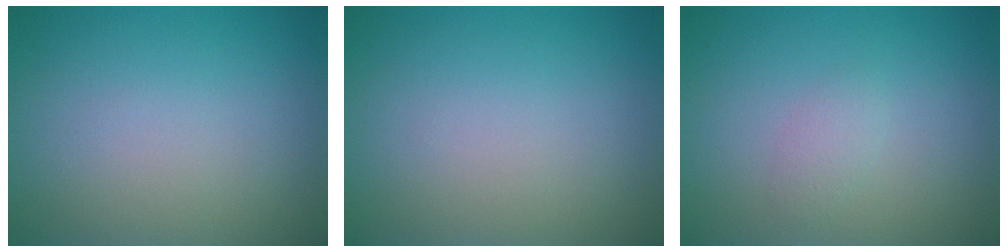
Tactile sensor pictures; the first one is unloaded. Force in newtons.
{"total": 0.0}
{"total": 1.1, "press": 1.1, "slide": 0.1}